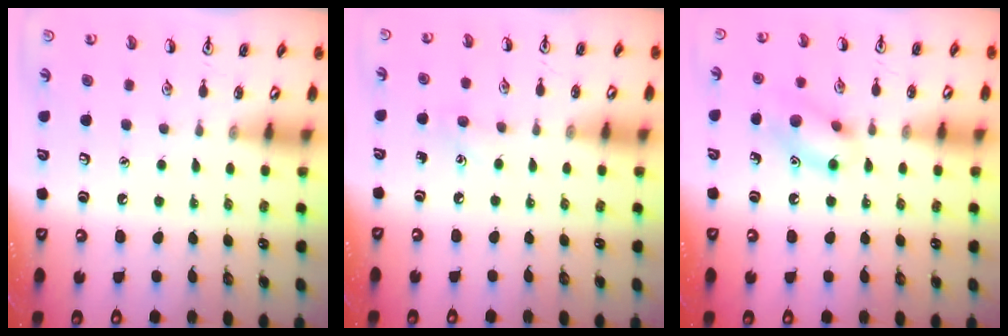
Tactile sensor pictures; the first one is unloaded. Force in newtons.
{"total": 5.0, "press": 4.7, "slide": 1.7}
{"total": 11.7, "press": 11.6, "slide": 0.7}